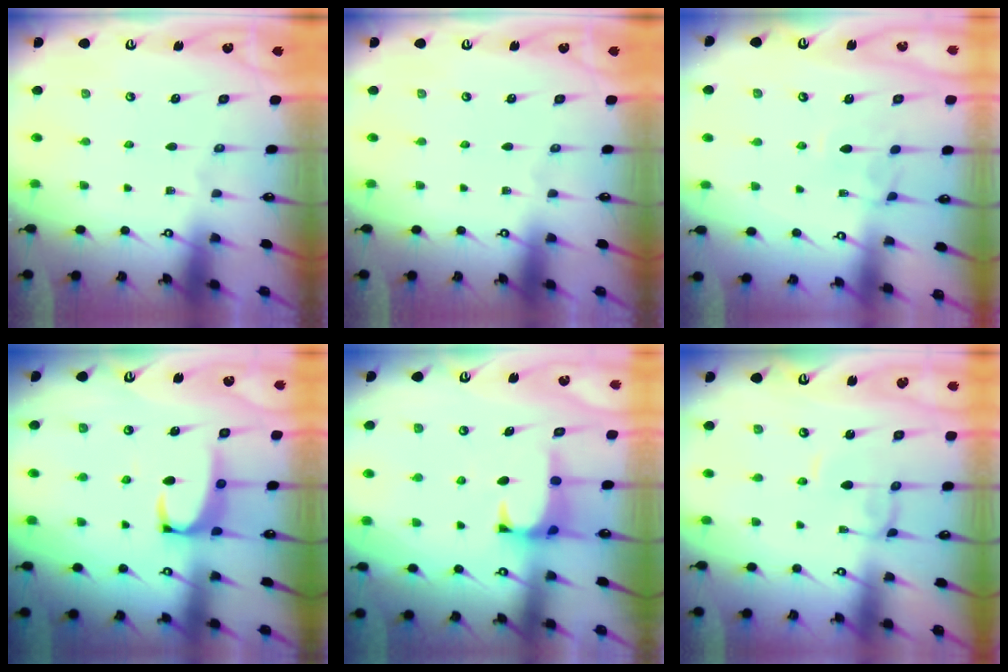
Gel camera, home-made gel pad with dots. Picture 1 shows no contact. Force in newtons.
{"total": 0.0}
{"total": 4.3, "press": 4.3, "slide": 0.1}
{"total": 3.5, "press": 3.4, "slide": 0.8}
{"total": 0.7, "press": 0.0, "slide": 0.7}
{"total": 2.1, "press": 2.1, "slide": 0.2}